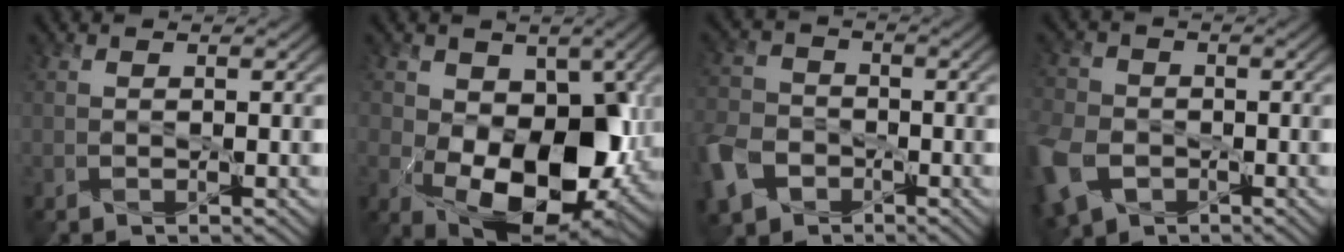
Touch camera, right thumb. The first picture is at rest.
{"total": 14.4, "force": [-2.2, 9.3, 10.7], "torque": [-0.169, -0.033, -0.029]}
{"total": 7.8, "force": [-3.9, 5.8, 3.4], "torque": [-0.104, -0.014, -0.095]}
{"total": 9.7, "force": [-4.2, 7.0, 5.3], "torque": [-0.168, -0.033, -0.092]}